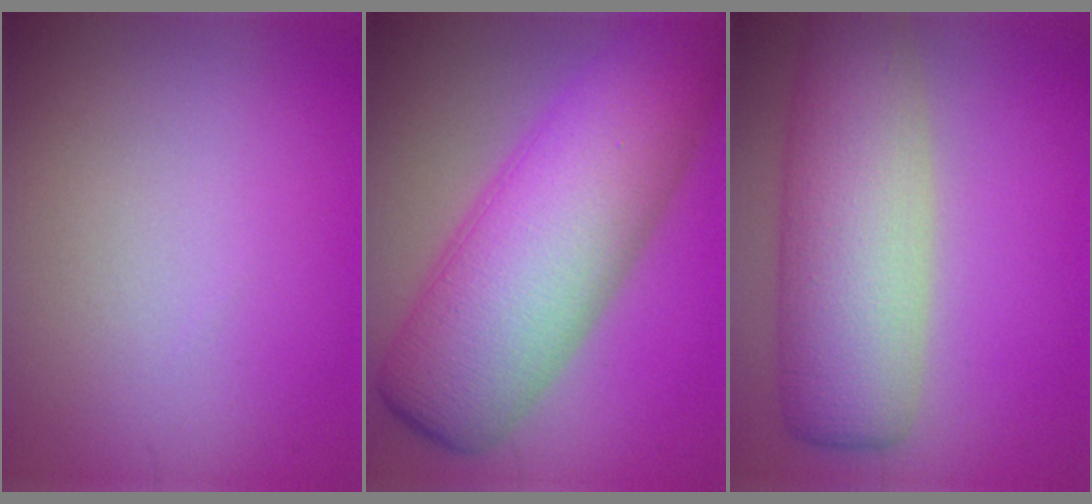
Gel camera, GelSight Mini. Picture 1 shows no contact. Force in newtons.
{"total": 12.4, "press": 12.4, "slide": 0.2}
{"total": 9.1, "press": 9.1, "slide": 0.5}